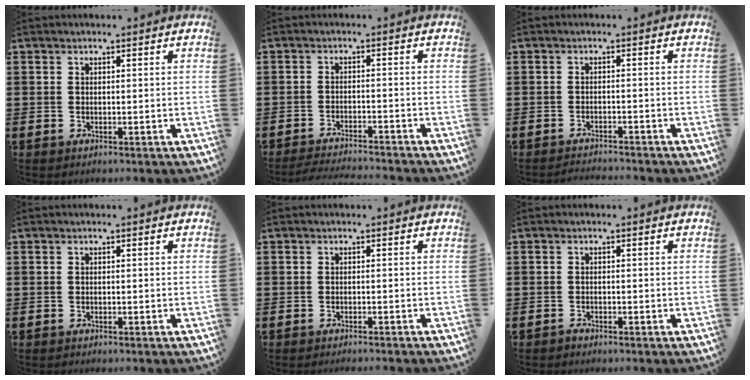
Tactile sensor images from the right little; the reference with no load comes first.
{"total": 2.5, "force": [-2.4, -0.1, 0.3], "torque": [-0.006, 0.003, -0.051]}
{"total": 1.4, "force": [-1.4, -0.1, -0.1], "torque": [-0.002, 0.004, -0.029]}
{"total": 0.0}
{"total": 0.6, "force": [-0.6, -0.2, 0.0], "torque": [0.000, -0.001, -0.013]}
{"total": 0.6, "force": [-0.6, 0.1, 0.0], "torque": [-0.001, -0.001, -0.012]}